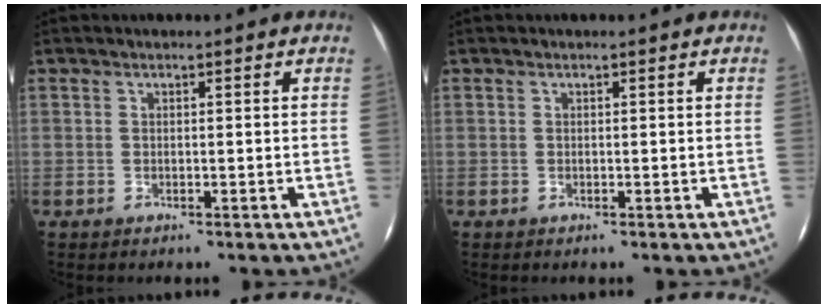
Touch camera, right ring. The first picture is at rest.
{"total": 0.0}